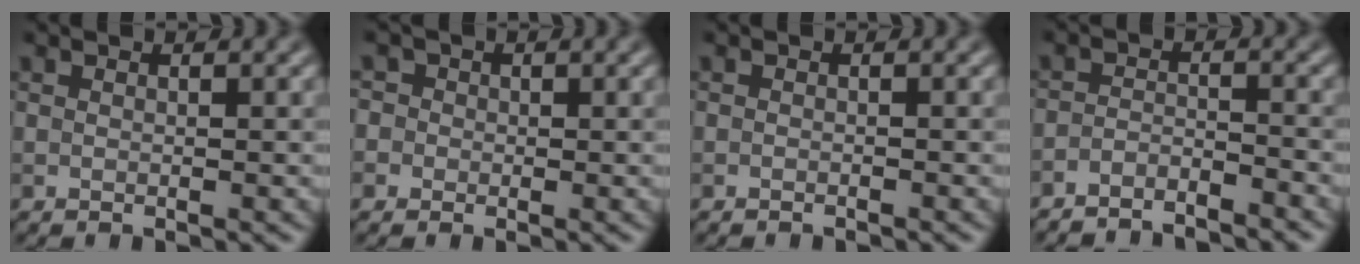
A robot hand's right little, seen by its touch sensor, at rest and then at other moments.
{"total": 3.2, "force": [0.5, 3.0, 0.9], "torque": [0.010, 0.026, -0.021]}
{"total": 0.5, "force": [-0.5, 0.1, 0.1], "torque": [0.003, -0.002, -0.009]}
{"total": 3.5, "force": [-3.4, 0.5, 0.9], "torque": [-0.013, -0.004, -0.058]}